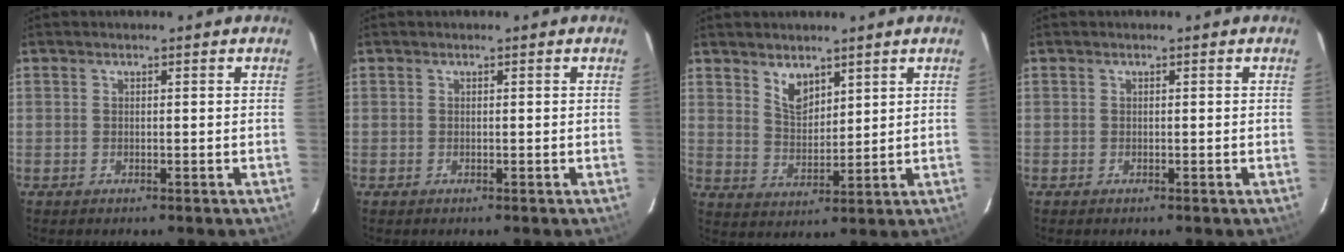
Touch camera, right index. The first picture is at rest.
{"total": 0.0}
{"total": 5.3, "force": [3.8, 2.6, 2.7], "torque": [-0.042, 0.001, 0.074]}
{"total": 0.0}